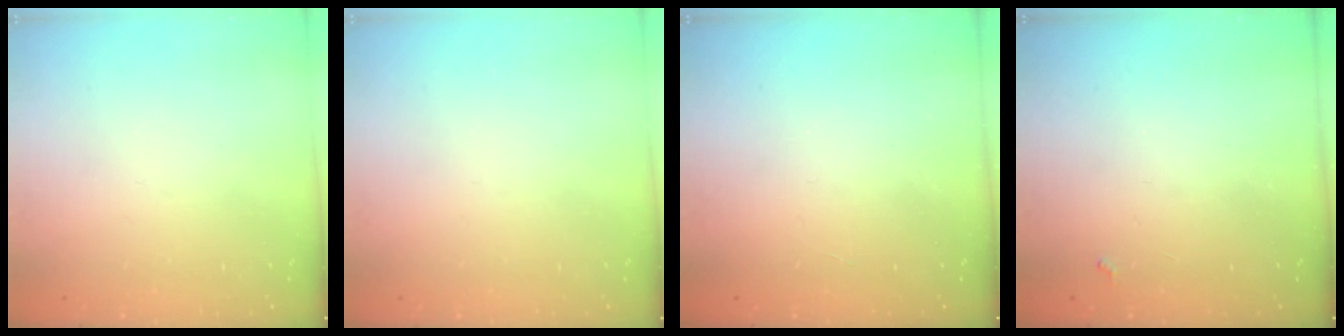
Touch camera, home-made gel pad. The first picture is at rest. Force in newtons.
{"total": 0.0}
{"total": 2.1, "press": 2.1, "slide": 0.4}
{"total": 3.5, "press": 3.5, "slide": 0.5}